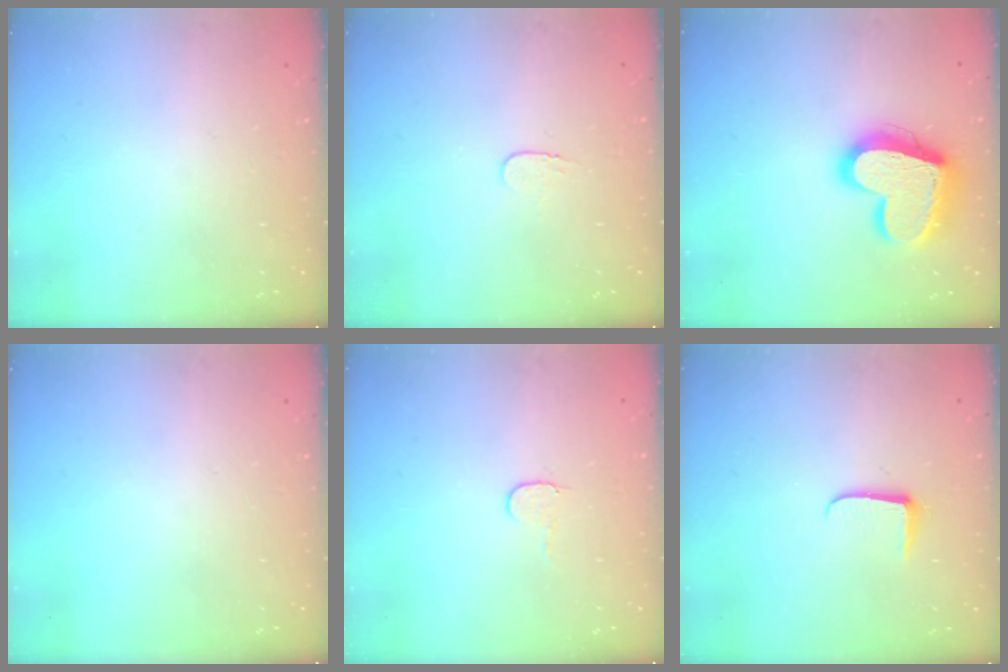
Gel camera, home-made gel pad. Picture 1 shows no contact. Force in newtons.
{"total": 3.6, "press": 3.6, "slide": 0.4}
{"total": 19.6, "press": 19.6, "slide": 1.5}
{"total": 0.0}
{"total": 3.6, "press": 3.6, "slide": 0.4}
{"total": 6.2, "press": 6.1, "slide": 0.8}